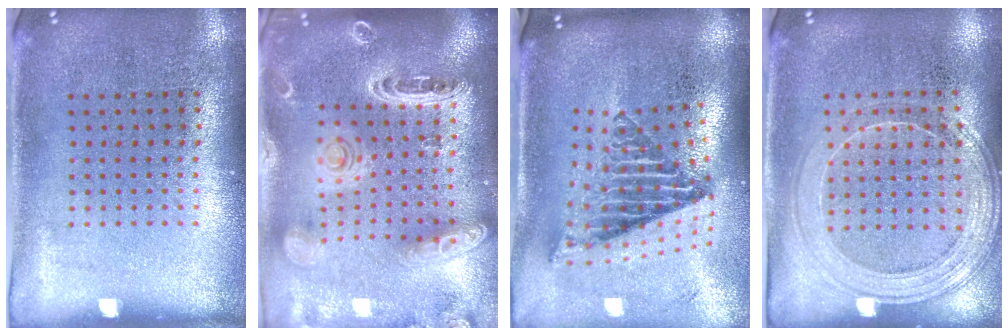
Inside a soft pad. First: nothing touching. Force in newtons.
{"total": 2.5, "press": 2.3, "slide": 1.2}
{"total": 2.7, "press": 1.7, "slide": 2.0}
{"total": 1.5, "press": 1.5, "slide": 0.4}